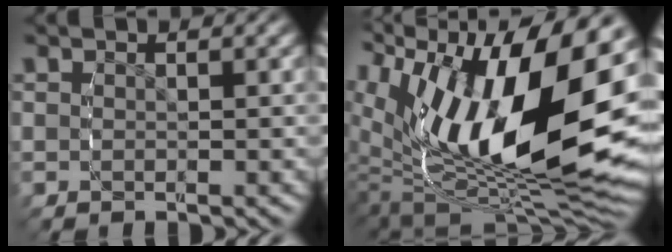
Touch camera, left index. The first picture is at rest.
{"total": 19.4, "force": [-0.1, 11.0, 16.0], "torque": [-0.262, -0.006, 0.000]}